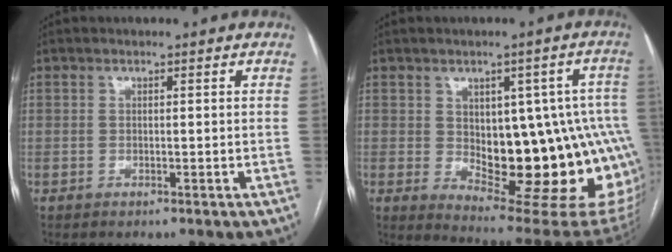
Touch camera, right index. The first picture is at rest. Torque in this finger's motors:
{"motor_torque": [2.14, 0.00, 0.78, 0.12]}